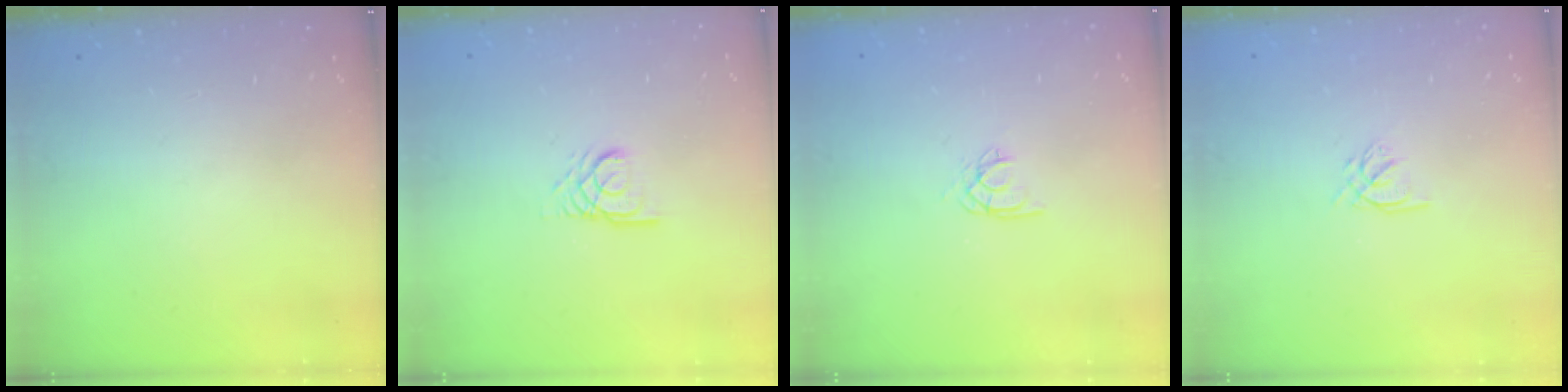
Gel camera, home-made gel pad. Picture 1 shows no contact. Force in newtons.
{"total": 3.1, "press": 3.0, "slide": 0.2}
{"total": 2.5, "press": 2.5, "slide": 0.1}
{"total": 2.4, "press": 2.4, "slide": 0.3}